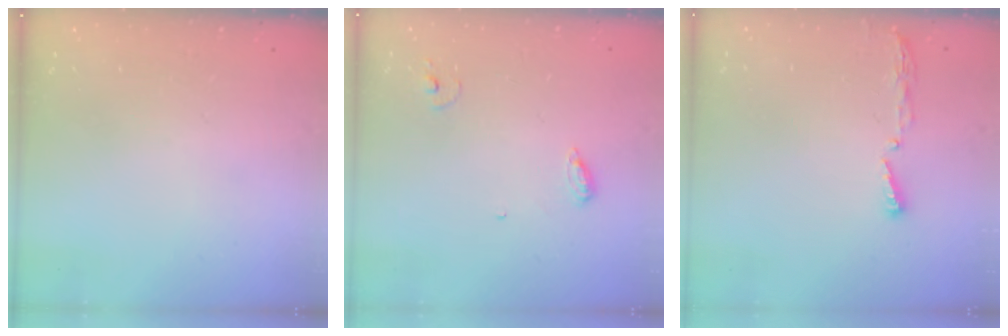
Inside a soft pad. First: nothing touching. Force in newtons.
{"total": 6.4, "press": 6.4, "slide": 0.5}
{"total": 3.4, "press": 3.4, "slide": 0.4}